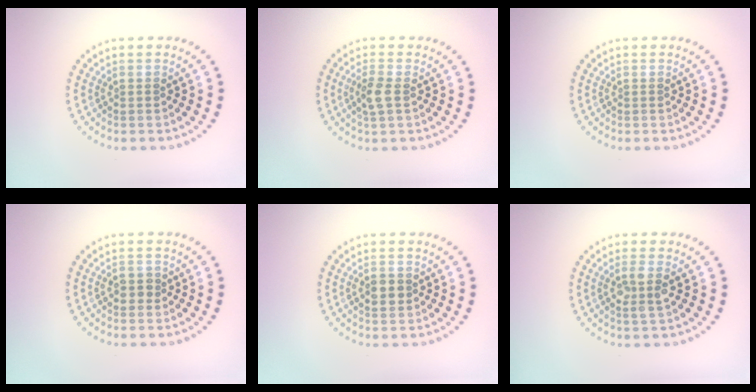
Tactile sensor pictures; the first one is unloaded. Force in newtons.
{"total": 2.0, "press": 2.0, "slide": 0.6}
{"total": 0.0}
{"total": 1.4, "press": 1.4, "slide": 0.2}
{"total": 2.3, "press": 2.3, "slide": 0.0}
{"total": 2.4, "press": 2.2, "slide": 0.9}